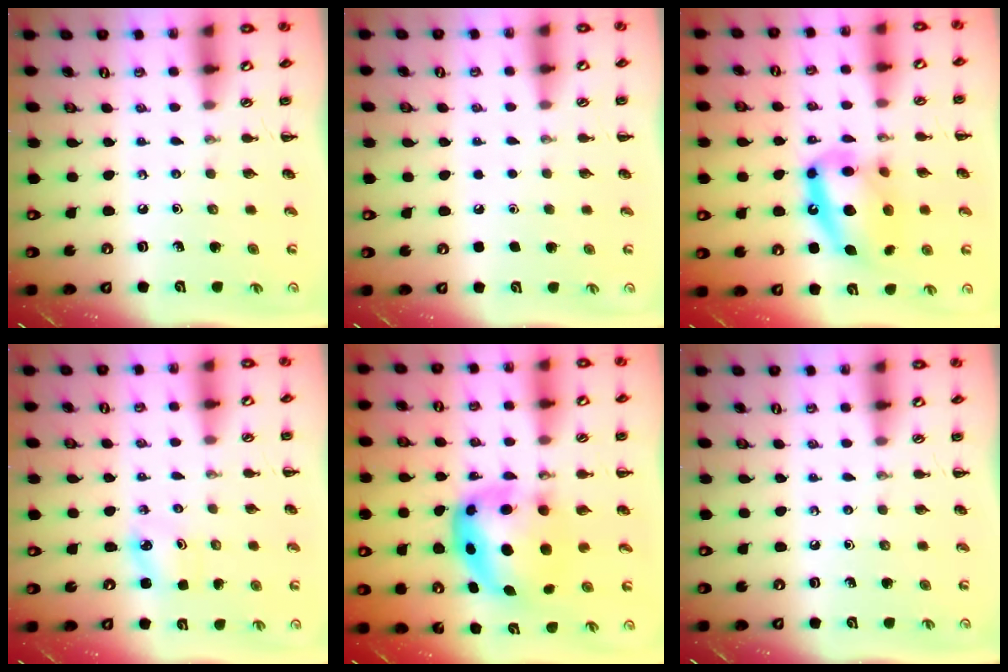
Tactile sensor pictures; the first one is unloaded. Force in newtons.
{"total": 1.6, "press": 1.6, "slide": 0.1}
{"total": 16.1, "press": 15.6, "slide": 3.8}
{"total": 2.2, "press": 2.2, "slide": 0.3}
{"total": 7.9, "press": 7.7, "slide": 1.8}
{"total": 0.0}